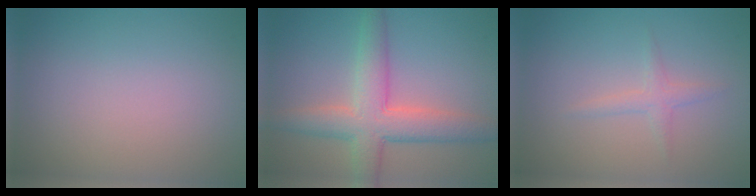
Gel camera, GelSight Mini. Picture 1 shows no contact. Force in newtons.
{"total": 6.2, "press": 6.2, "slide": 0.2}
{"total": 1.3, "press": 1.3, "slide": 0.0}